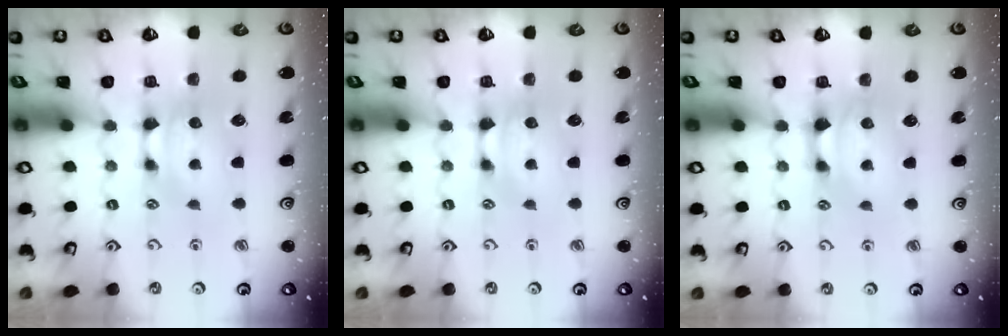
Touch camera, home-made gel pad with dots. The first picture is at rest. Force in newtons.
{"total": 0.0}
{"total": 1.5, "press": 1.2, "slide": 0.9}